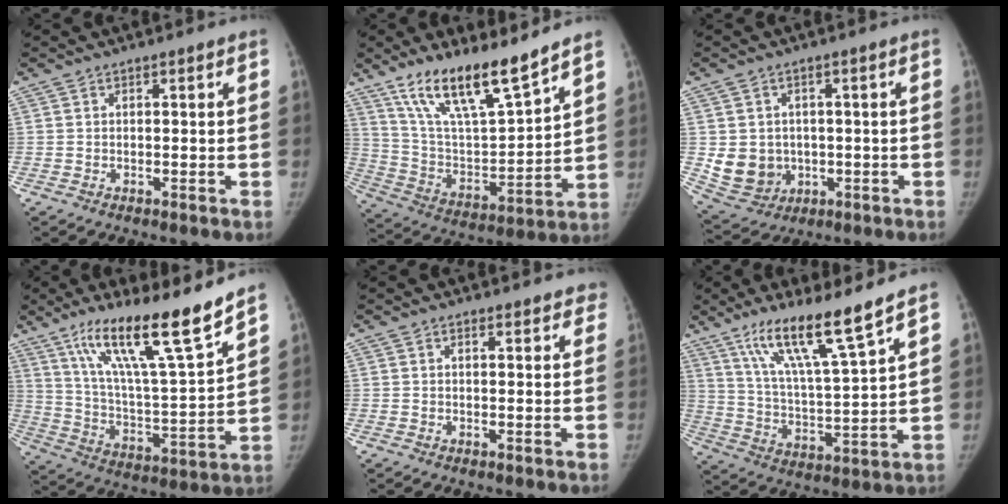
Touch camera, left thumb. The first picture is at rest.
{"total": 17.7, "force": [13.2, 4.2, 11.1], "torque": [-0.169, -0.071, 0.248]}
{"total": 8.5, "force": [-0.3, 7.6, 3.7], "torque": [-0.039, -0.004, 0.017]}
{"total": 20.2, "force": [14.2, 2.7, 14.0], "torque": [-0.213, -0.077, 0.250]}
{"total": 3.9, "force": [3.2, 1.7, 1.2], "torque": [0.019, -0.007, 0.026]}
{"total": 14.5, "force": [10.2, 1.0, 10.2], "torque": [-0.177, -0.063, 0.193]}